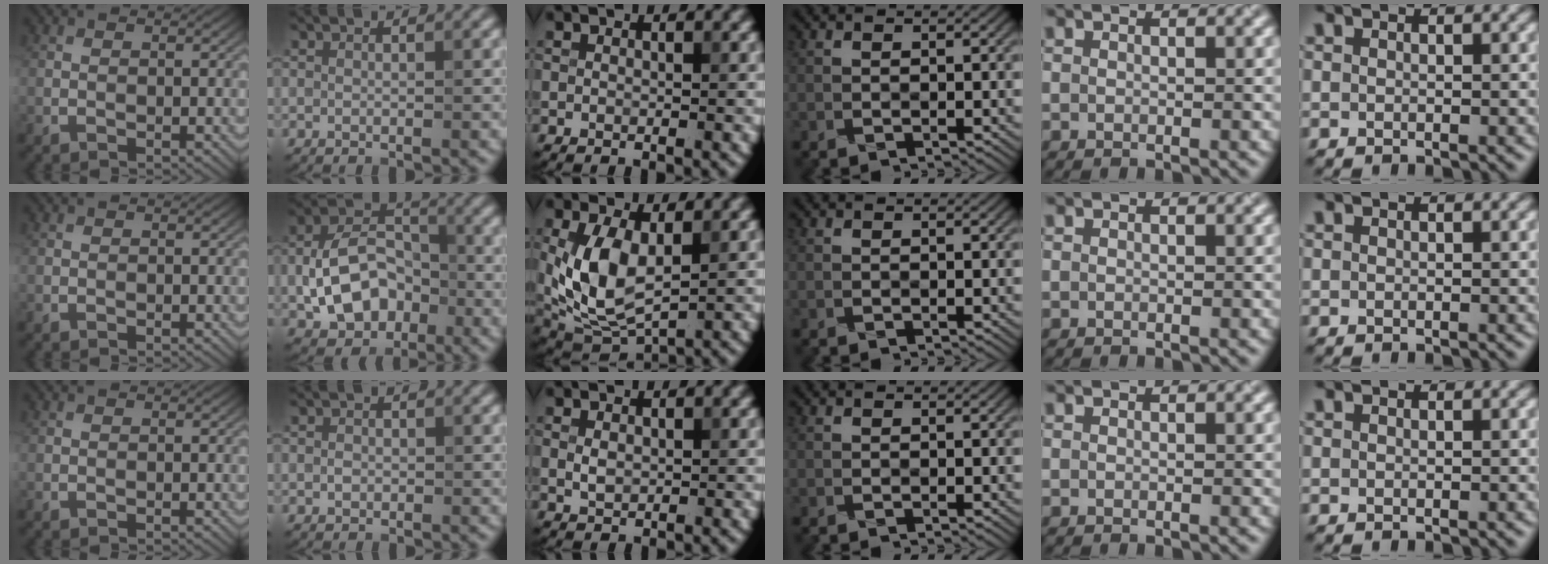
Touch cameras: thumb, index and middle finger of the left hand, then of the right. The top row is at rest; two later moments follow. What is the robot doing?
{"motion": "fold", "object": "envelope"}